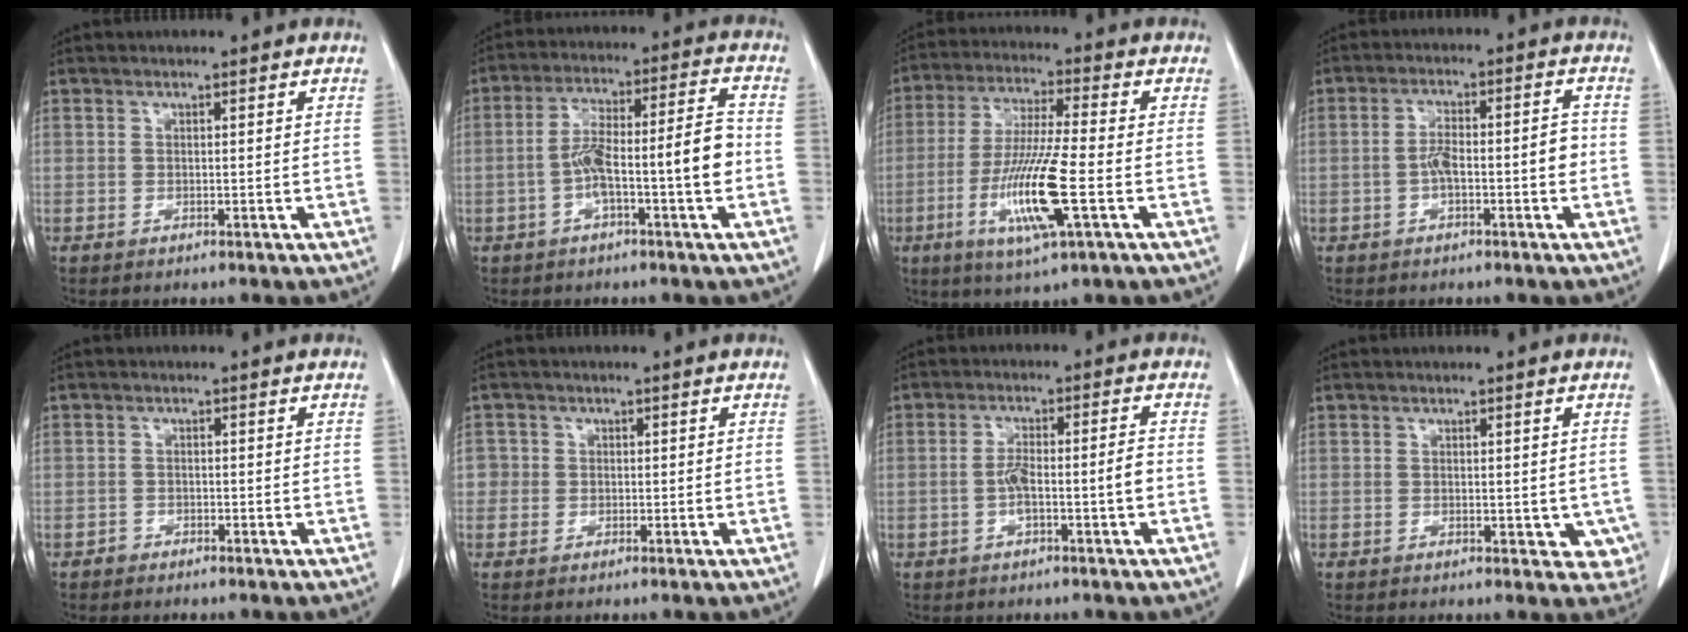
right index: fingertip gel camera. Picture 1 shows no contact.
{"total": 10.9, "force": [-2.5, 0.9, 10.5], "torque": [-0.182, 0.028, -0.044]}
{"total": 12.8, "force": [-3.7, 0.4, 12.3], "torque": [-0.245, -0.020, -0.072]}
{"total": 6.1, "force": [-1.2, 1.6, 5.8], "torque": [-0.104, 0.021, -0.019]}
{"total": 1.1, "force": [-0.8, 0.8, -0.2], "torque": [-0.003, 0.004, -0.021]}
{"total": 2.2, "force": [-0.1, 2.1, 0.1], "torque": [0.013, 0.007, -0.006]}
{"total": 5.2, "force": [-1.4, 0.4, 5.0], "torque": [-0.098, 0.013, -0.021]}
{"total": 4.3, "force": [-0.3, 2.7, 3.4], "torque": [-0.011, -0.004, -0.001]}